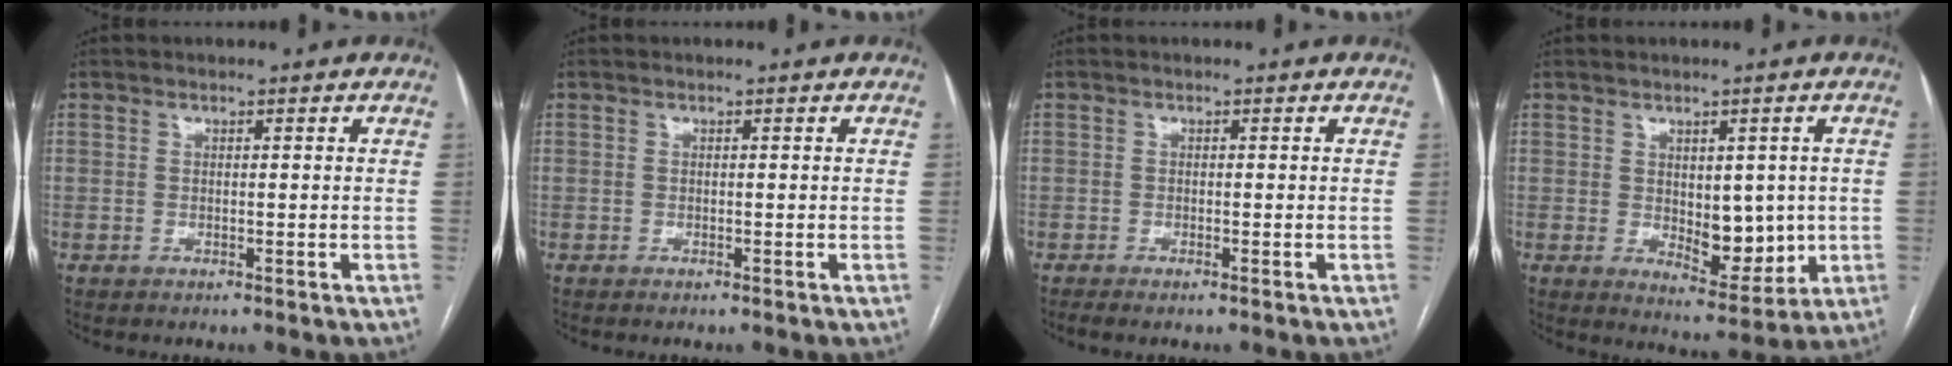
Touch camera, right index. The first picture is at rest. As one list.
[{"total": 0.0}, {"total": 1.5, "force": [-1.2, -0.1, 0.9], "torque": [-0.013, -0.002, -0.018]}, {"total": 7.6, "force": [-0.2, 3.7, 6.6], "torque": [-0.086, -0.005, 0.014]}]